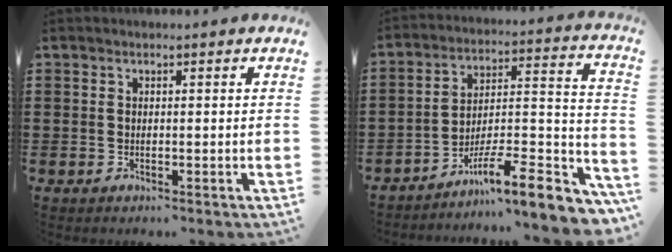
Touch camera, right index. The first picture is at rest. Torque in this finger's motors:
{"motor_torque": [1.63, 0.50, 0.59, 0.12]}